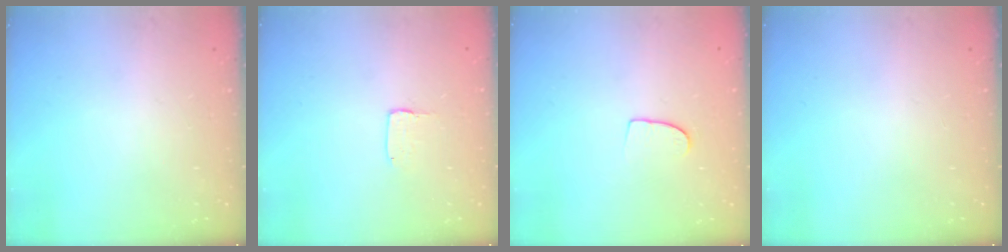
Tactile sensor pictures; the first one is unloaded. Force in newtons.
{"total": 1.7, "press": 1.6, "slide": 0.1}
{"total": 6.8, "press": 6.8, "slide": 0.6}
{"total": 0.0}